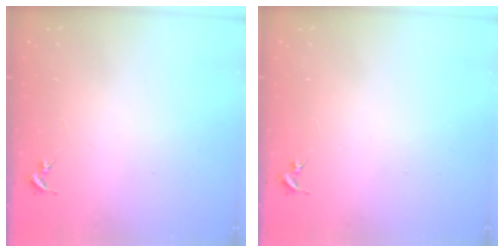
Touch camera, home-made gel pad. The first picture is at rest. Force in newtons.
{"total": 0.0}